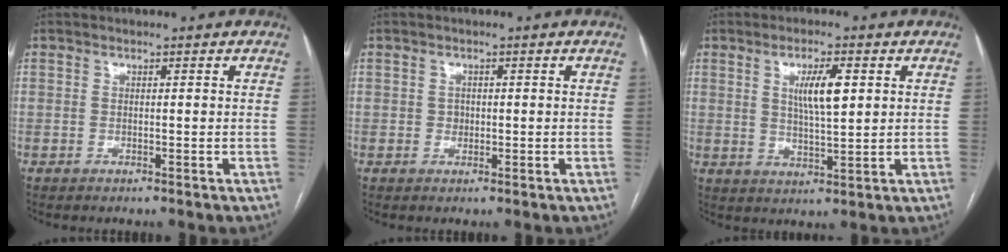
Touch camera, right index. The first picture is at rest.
{"total": 1.1, "force": [-0.1, 1.0, 0.4], "torque": [-0.005, 0.003, -0.001]}
{"total": 6.2, "force": [1.8, 1.2, 5.8], "torque": [-0.105, 0.000, 0.035]}